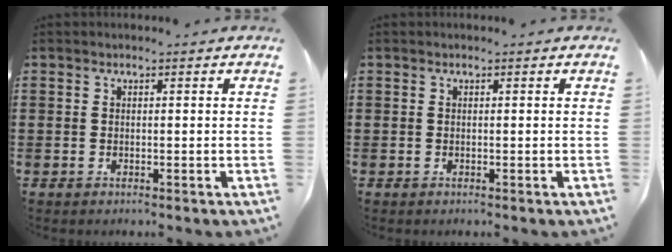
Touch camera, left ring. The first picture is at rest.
{"total": 0.0}